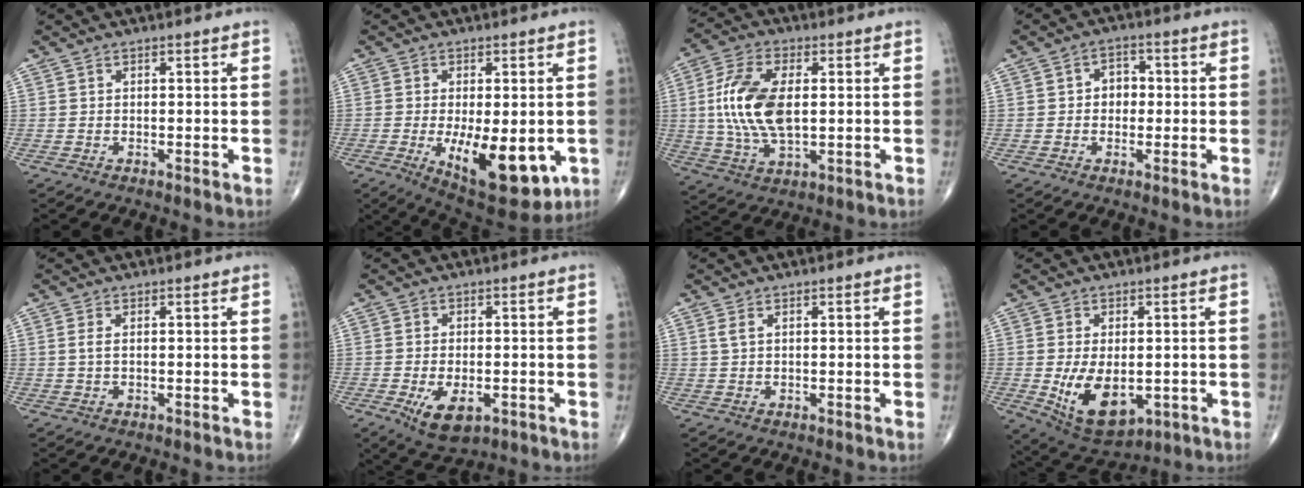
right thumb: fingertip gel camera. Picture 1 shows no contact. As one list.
[{"total": 15.8, "force": [-4.0, 7.0, 13.6], "torque": [-0.191, -0.023, -0.039]}, {"total": 14.3, "force": [1.2, 7.3, 12.2], "torque": [-0.252, 0.001, 0.023]}, {"total": 4.3, "force": [0.1, 3.4, 2.7], "torque": [-0.018, 0.013, -0.006]}, {"total": 1.4, "force": [0.3, 0.6, 1.3], "torque": [-0.033, 0.005, 0.009]}, {"total": 7.2, "force": [-2.5, 3.8, 5.6], "torque": [-0.090, -0.005, -0.031]}, {"total": 1.4, "force": [0.6, 0.5, 1.1], "torque": [-0.028, 0.009, 0.018]}, {"total": 11.7, "force": [-2.1, 6.7, 9.3], "torque": [-0.145, -0.014, -0.013]}]